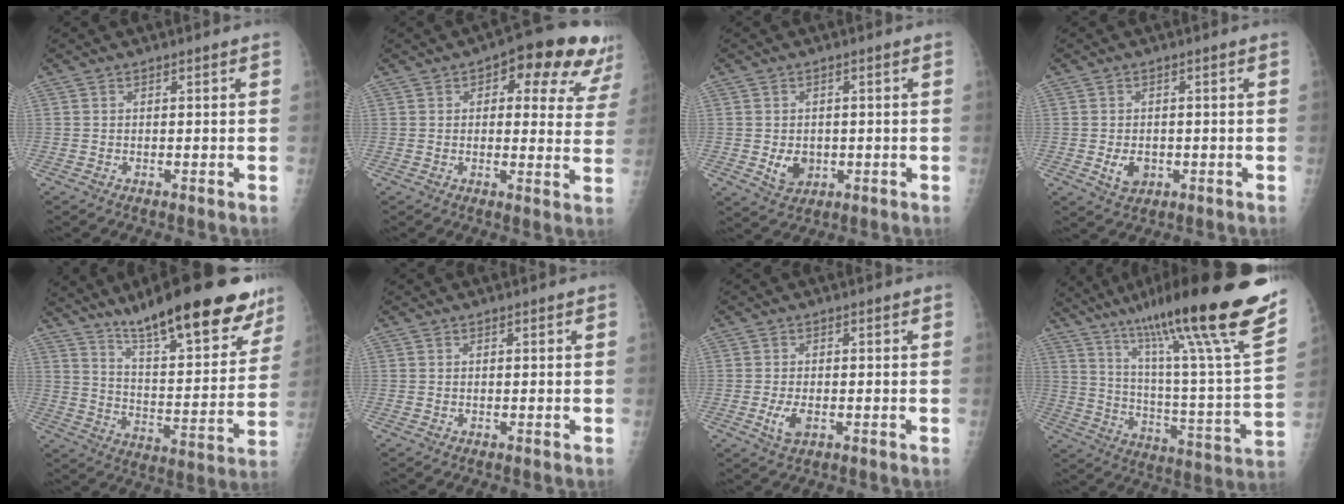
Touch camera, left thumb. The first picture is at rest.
{"total": 15.2, "force": [8.3, 7.2, 10.5], "torque": [-0.079, -0.015, 0.088]}
{"total": 4.8, "force": [-0.8, 3.7, 2.9], "torque": [-0.030, 0.001, -0.003]}
{"total": 4.1, "force": [-1.1, 2.9, 2.7], "torque": [-0.035, 0.003, -0.010]}
{"total": 24.6, "force": [17.5, 6.0, 16.3], "torque": [-0.208, -0.071, 0.269]}
{"total": 0.0}
{"total": 3.9, "force": [-1.1, 1.9, 3.2], "torque": [-0.066, 0.002, -0.018]}
{"total": 31.3, "force": [21.3, 2.2, 22.8], "torque": [-0.342, -0.081, 0.327]}